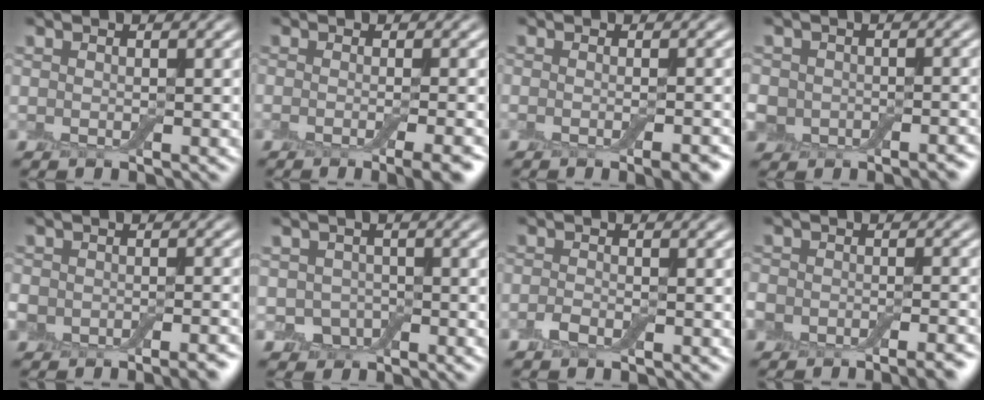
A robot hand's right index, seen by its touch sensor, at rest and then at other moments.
{"total": 5.0, "force": [-1.9, 1.8, 4.2], "torque": [-0.030, -0.002, -0.024]}
{"total": 3.7, "force": [-1.5, 1.3, 3.1], "torque": [-0.022, 0.004, -0.019]}
{"total": 6.0, "force": [-2.6, 5.0, 2.1], "torque": [-0.017, -0.006, -0.052]}
{"total": 5.6, "force": [-3.7, 3.2, 2.8], "torque": [-0.026, -0.002, -0.056]}
{"total": 2.4, "force": [-0.7, 2.0, 1.0], "torque": [-0.016, -0.006, -0.017]}
{"total": 1.5, "force": [-0.9, 0.8, 1.0], "torque": [-0.023, 0.001, -0.021]}
{"total": 7.3, "force": [-5.6, 3.5, 3.1], "torque": [-0.028, 0.001, -0.076]}